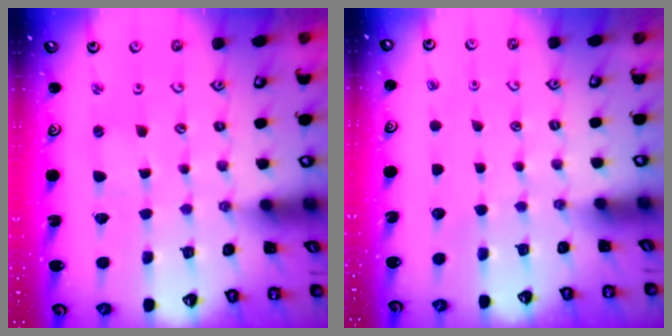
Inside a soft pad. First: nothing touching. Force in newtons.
{"total": 0.0}